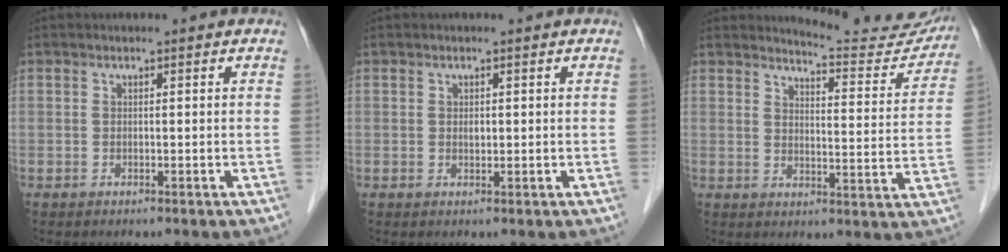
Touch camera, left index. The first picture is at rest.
{"total": 0.8, "force": [-0.1, 0.5, 0.6], "torque": [-0.008, -0.003, -0.003]}
{"total": 12.5, "force": [12.4, 1.4, 1.3], "torque": [-0.003, -0.061, 0.134]}